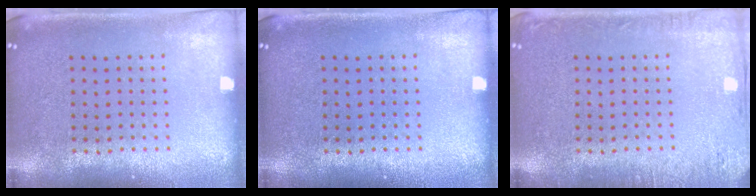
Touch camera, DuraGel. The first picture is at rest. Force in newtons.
{"total": 0.0}
{"total": 1.9, "press": 1.9, "slide": 0.2}